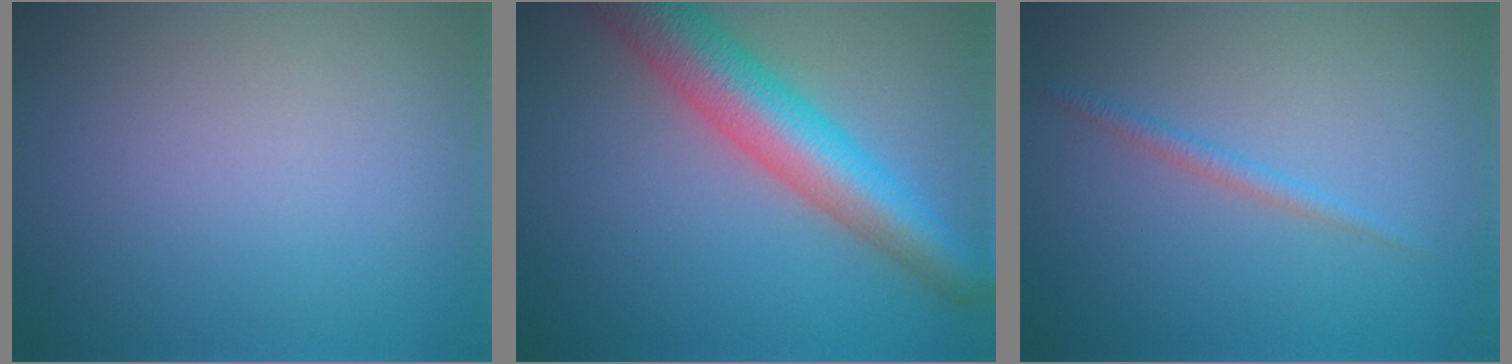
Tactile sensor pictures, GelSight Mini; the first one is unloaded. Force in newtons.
{"total": 8.1, "press": 8.1, "slide": 0.4}
{"total": 1.2, "press": 1.2, "slide": 0.1}